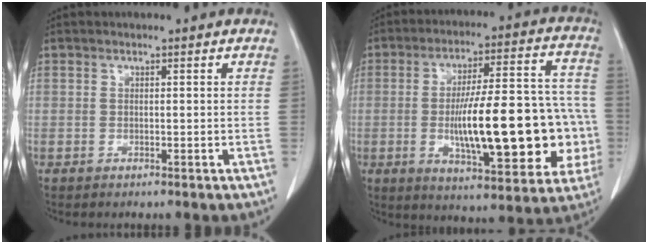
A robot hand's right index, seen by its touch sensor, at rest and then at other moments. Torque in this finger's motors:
{"motor_torque": [1.55, -0.59, 0.94, 0.21]}